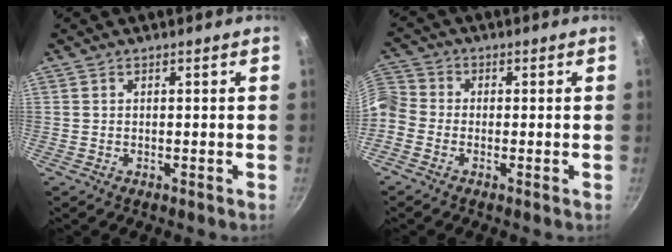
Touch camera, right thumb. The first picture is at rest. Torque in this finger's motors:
{"motor_torque": [0.12, 0.21, -0.11, -0.16, 0.13]}